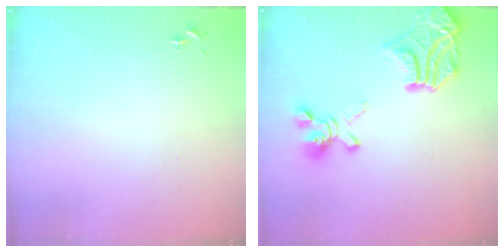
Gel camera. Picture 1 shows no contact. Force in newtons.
{"total": 25.0, "press": 24.9, "slide": 2.6}